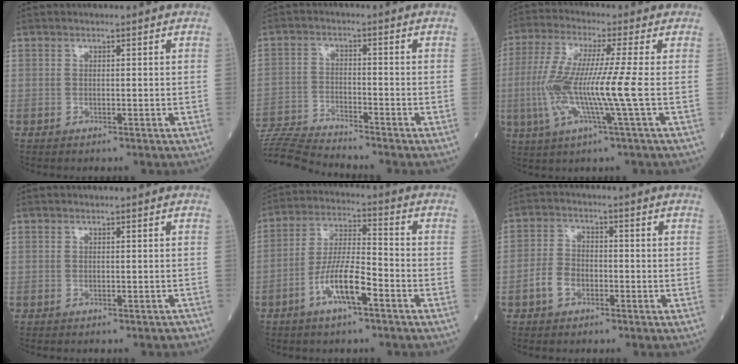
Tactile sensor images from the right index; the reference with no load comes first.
{"total": 8.1, "force": [-8.0, -1.3, 0.4], "torque": [-0.010, -0.009, -0.154]}
{"total": 11.6, "force": [-1.7, -0.9, 11.4], "torque": [-0.241, -0.008, -0.040]}
{"total": 1.0, "force": [-0.9, 0.4, 0.4], "torque": [-0.006, -0.001, -0.010]}
{"total": 8.8, "force": [-4.3, 1.6, 7.6], "torque": [-0.148, 0.003, -0.082]}
{"total": 4.4, "force": [-2.0, 3.0, 2.5], "torque": [-0.058, 0.011, -0.040]}